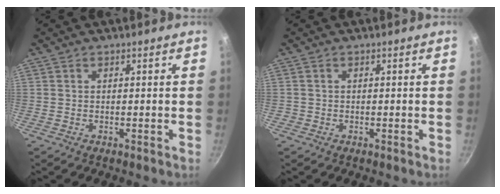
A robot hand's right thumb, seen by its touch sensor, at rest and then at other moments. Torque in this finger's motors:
{"motor_torque": [0.15, 0.01, 0.03, 0.46, 0.02]}